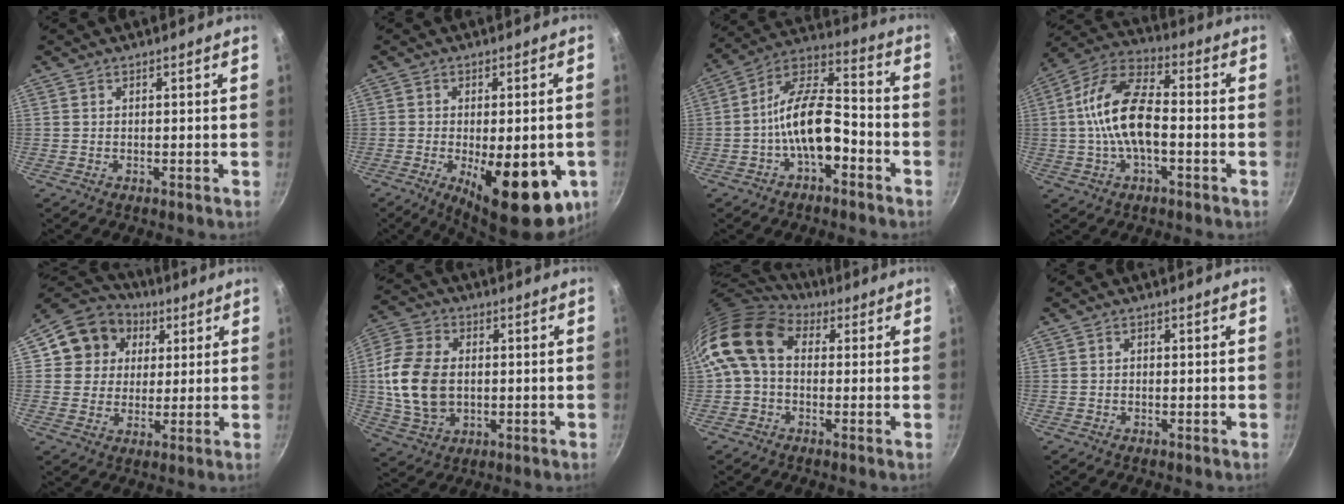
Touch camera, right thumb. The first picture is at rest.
{"total": 18.1, "force": [-5.5, 7.1, 15.6], "torque": [-0.177, -0.003, -0.063]}
{"total": 13.5, "force": [-4.7, 6.5, 10.9], "torque": [-0.169, 0.059, -0.093]}
{"total": 14.5, "force": [-1.4, 7.2, 12.5], "torque": [-0.220, 0.043, -0.042]}
{"total": 12.5, "force": [3.9, 11.1, 4.3], "torque": [-0.047, 0.017, 0.056]}
{"total": 14.3, "force": [0.1, 10.0, 10.2], "torque": [-0.187, 0.006, 0.004]}
{"total": 12.2, "force": [2.0, 8.8, 8.2], "torque": [-0.136, 0.019, 0.015]}
{"total": 0.6, "force": [-0.1, 0.5, 0.3], "torque": [-0.004, 0.004, -0.001]}